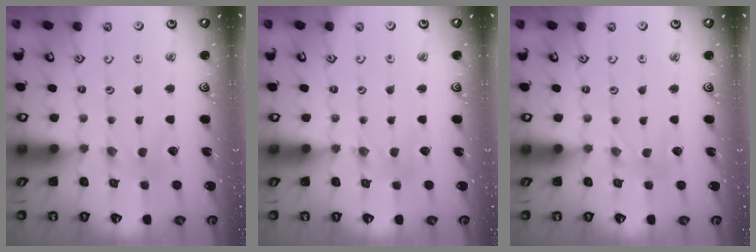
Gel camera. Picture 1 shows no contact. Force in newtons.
{"total": 1.1, "press": 1.1, "slide": 0.2}
{"total": 0.0}